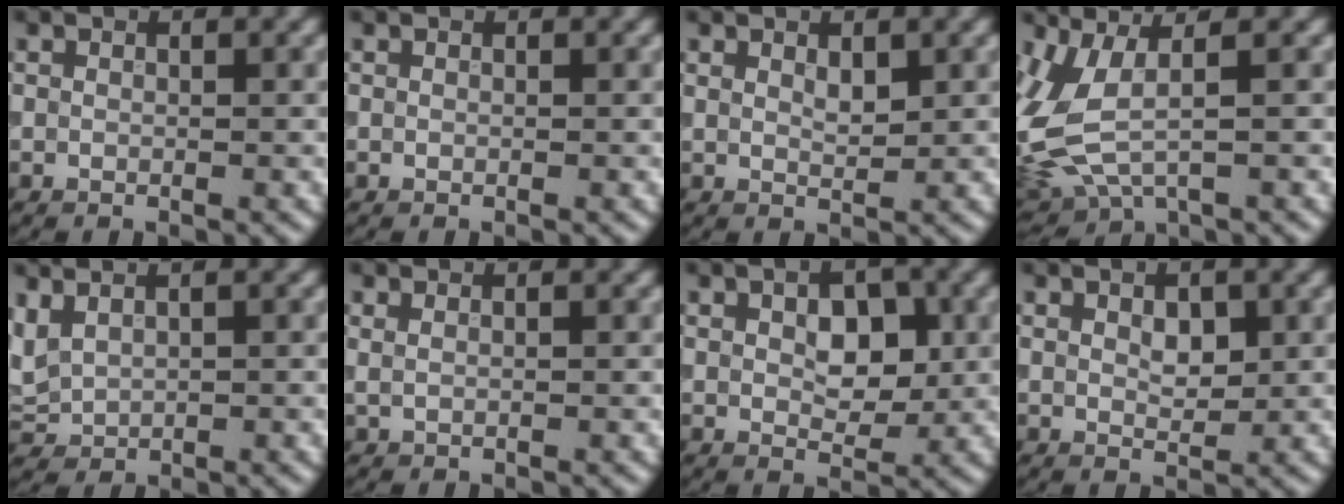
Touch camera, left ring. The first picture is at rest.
{"total": 0.0}
{"total": 1.4, "force": [0.8, 0.5, 1.0], "torque": [-0.020, -0.002, 0.016]}
{"total": 6.3, "force": [0.3, 2.9, 5.6], "torque": [-0.155, -0.012, 0.010]}
{"total": 1.9, "force": [1.2, 1.1, 1.1], "torque": [-0.033, 0.008, 0.033]}
{"total": 1.1, "force": [0.5, 0.6, 0.7], "torque": [-0.008, -0.003, 0.004]}
{"total": 4.3, "force": [0.9, 2.5, 3.4], "torque": [-0.050, -0.001, 0.014]}
{"total": 2.0, "force": [0.7, 1.1, 1.5], "torque": [-0.022, 0.000, 0.015]}